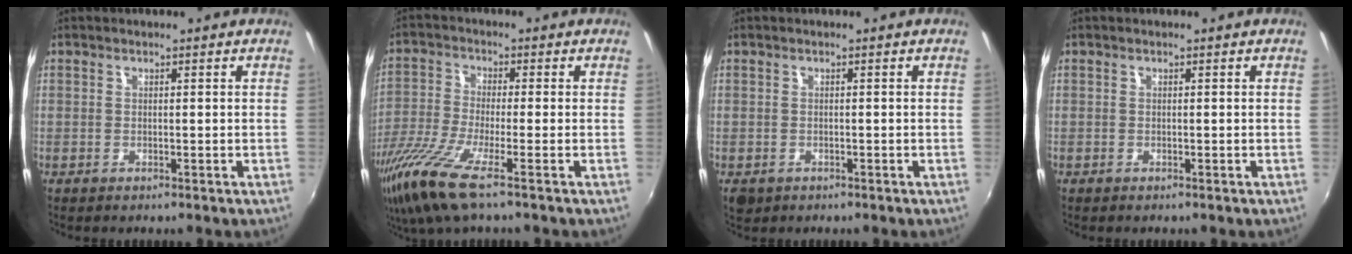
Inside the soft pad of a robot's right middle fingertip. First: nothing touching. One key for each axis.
{"total": 10.9, "fx": -7.0, "fy": 0.7, "fz": 8.4, "tx": -0.194, "ty": -0.036, "tz": -0.139}
{"total": 2.8, "fx": -1.1, "fy": 2.2, "fz": 1.3, "tx": -0.029, "ty": -0.009, "tz": -0.014}
{"total": 0.0}